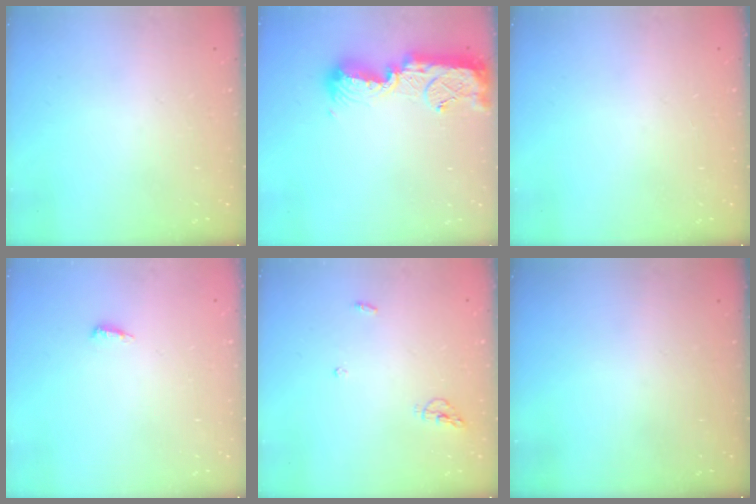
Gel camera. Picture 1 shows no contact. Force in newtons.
{"total": 13.1, "press": 13.1, "slide": 0.8}
{"total": 0.0}
{"total": 4.6, "press": 4.5, "slide": 0.9}
{"total": 5.0, "press": 4.9, "slide": 0.2}
{"total": 0.0}